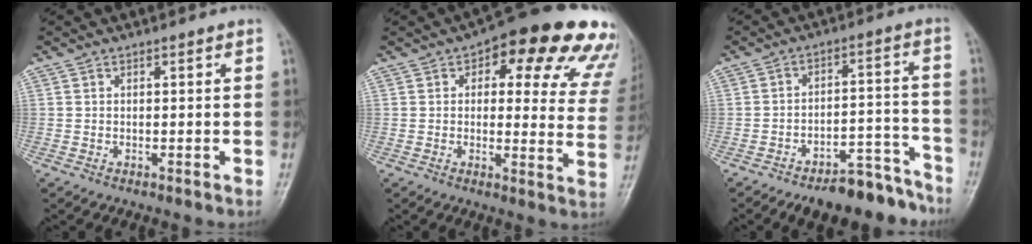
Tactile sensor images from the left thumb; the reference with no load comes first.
{"total": 20.9, "force": [11.9, 8.5, 14.9], "torque": [-0.134, -0.020, 0.128]}
{"total": 12.2, "force": [-10.4, 4.6, 4.6], "torque": [-0.023, 0.092, -0.153]}